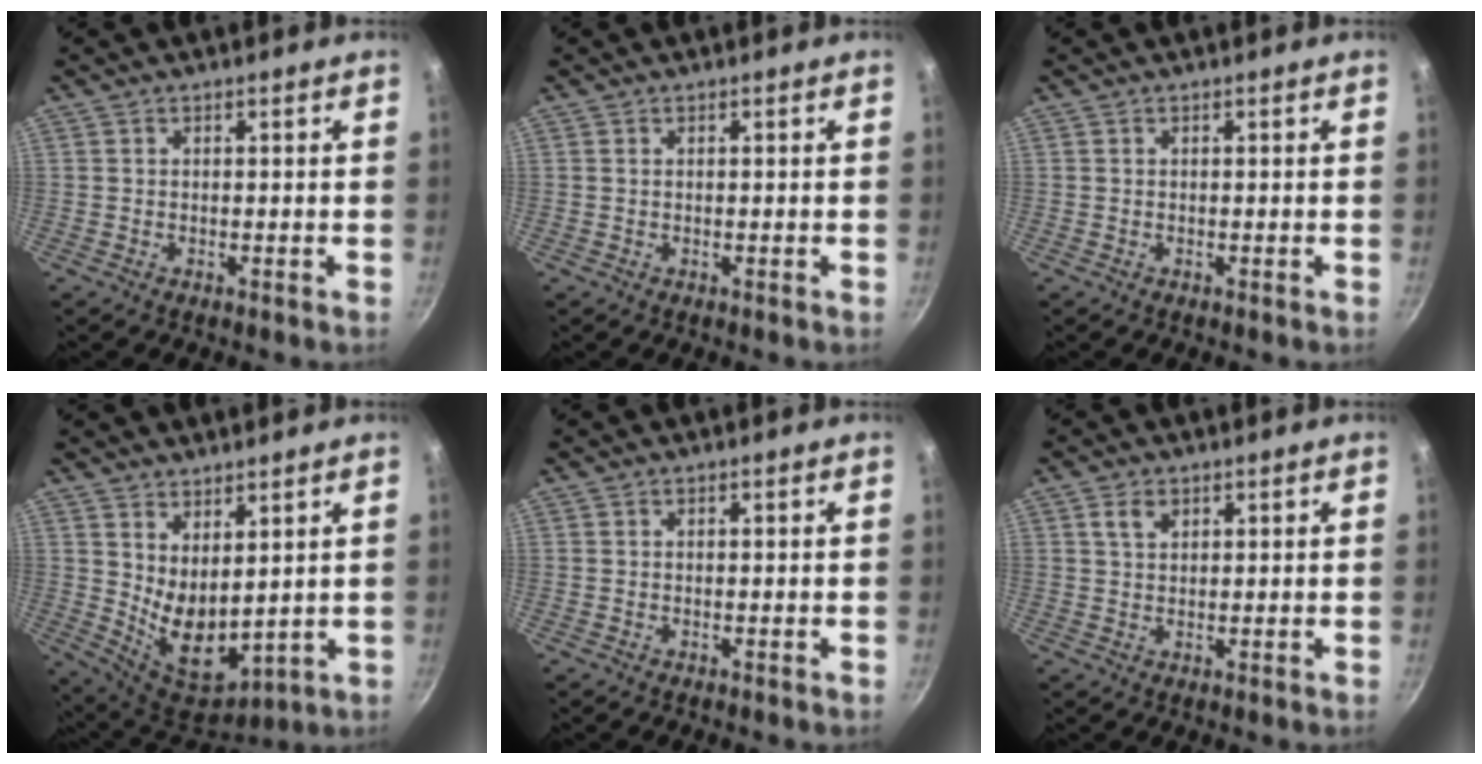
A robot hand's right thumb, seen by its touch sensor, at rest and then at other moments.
{"total": 0.0}
{"total": 0.0}
{"total": 10.3, "force": [3.9, 5.4, 7.8], "torque": [-0.109, -0.056, 0.090]}
{"total": 0.0}
{"total": 2.9, "force": [1.4, 1.8, 1.9], "torque": [-0.029, 0.000, 0.025]}